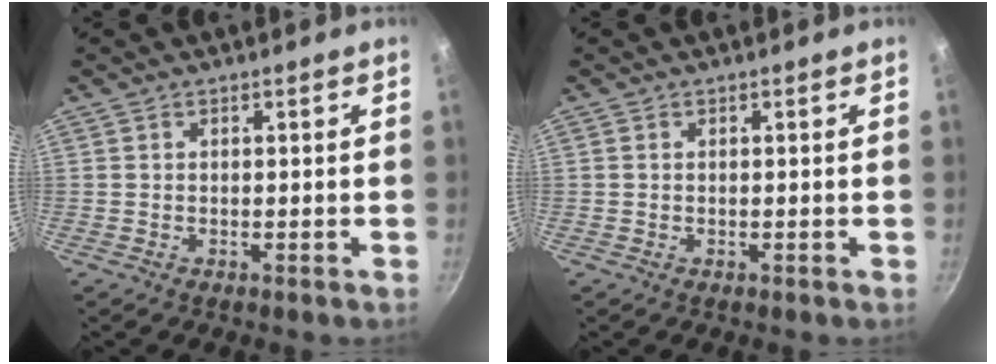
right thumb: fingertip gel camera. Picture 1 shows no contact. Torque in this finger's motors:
{"motor_torque": [0.00, 0.18, -0.18, 0.06, 0.04]}